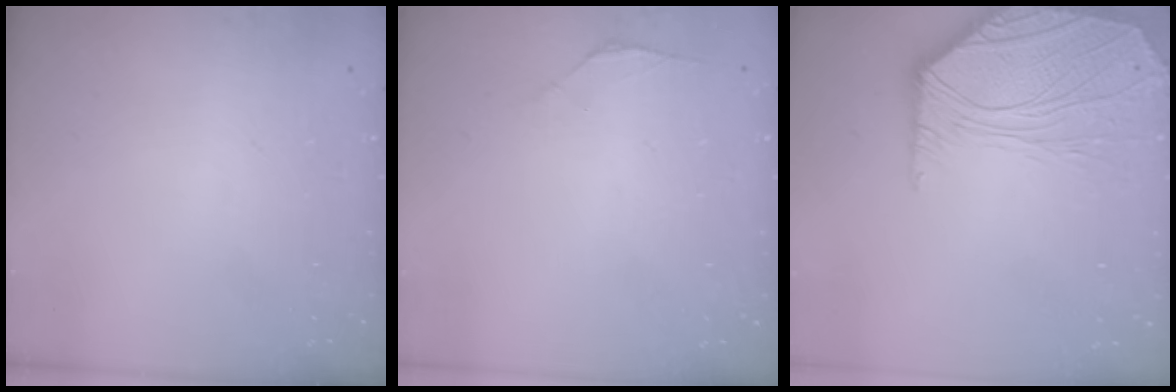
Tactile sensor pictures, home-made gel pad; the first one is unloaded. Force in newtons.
{"total": 1.8, "press": 1.7, "slide": 0.6}
{"total": 8.3, "press": 8.1, "slide": 1.6}